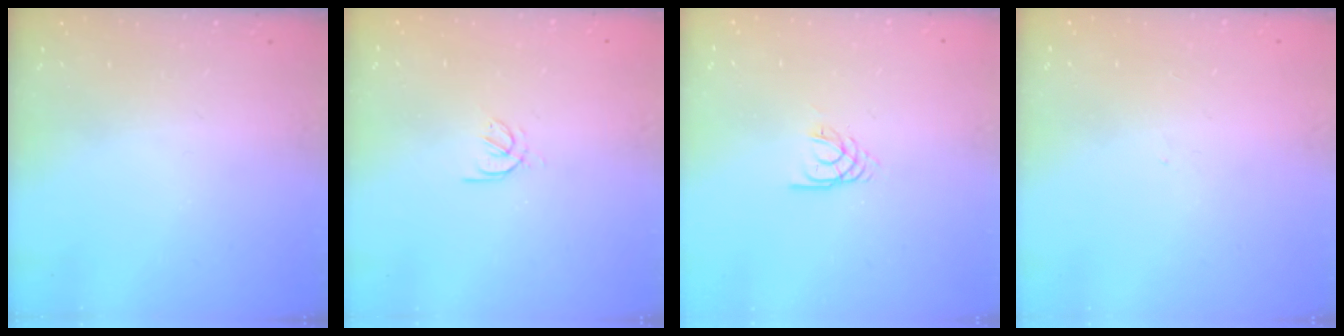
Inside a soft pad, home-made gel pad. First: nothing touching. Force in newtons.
{"total": 2.4, "press": 2.4, "slide": 0.5}
{"total": 3.2, "press": 3.1, "slide": 0.4}
{"total": 0.0}